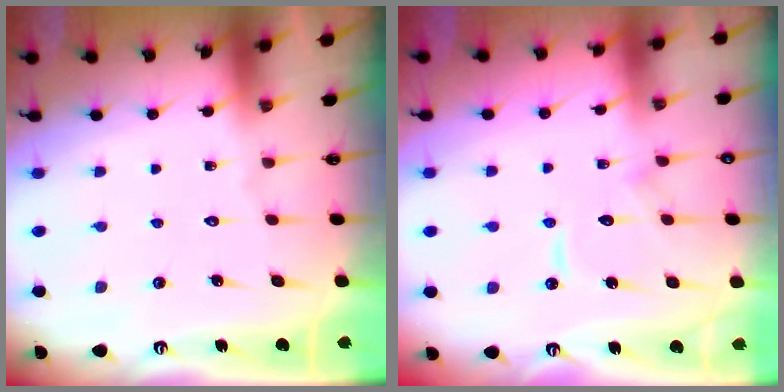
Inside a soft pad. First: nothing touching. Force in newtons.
{"total": 9.4, "press": 9.4, "slide": 0.8}